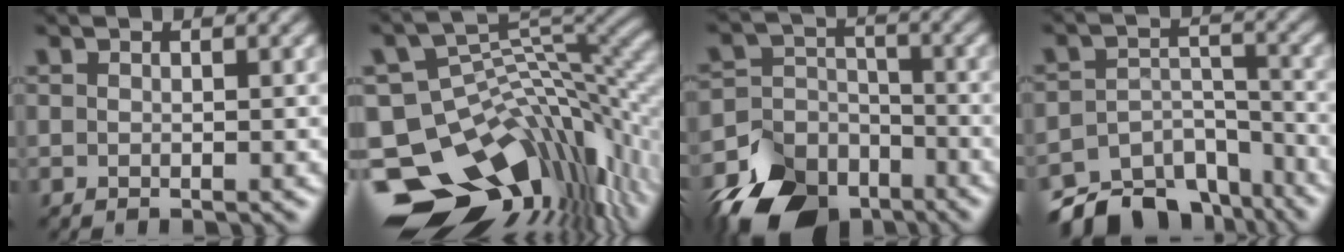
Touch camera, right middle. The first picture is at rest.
{"total": 14.6, "force": [-7.3, 7.9, 9.9], "torque": [-0.163, -0.007, -0.106]}
{"total": 10.5, "force": [-8.1, 5.9, 3.0], "torque": [-0.056, -0.015, -0.143]}
{"total": 9.1, "force": [-7.9, 4.0, 2.0], "torque": [-0.015, -0.003, -0.116]}